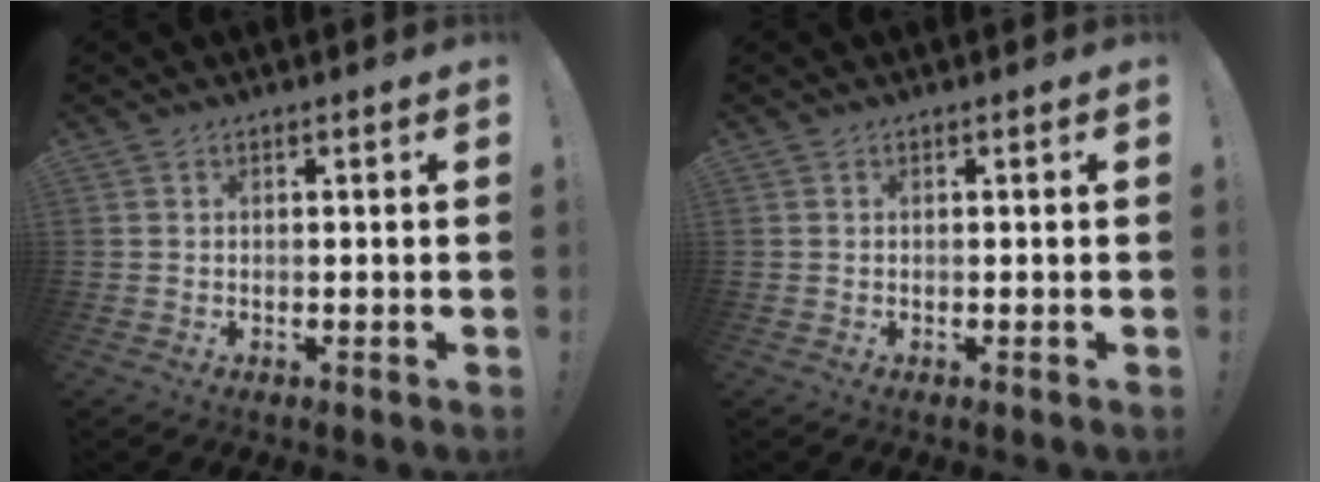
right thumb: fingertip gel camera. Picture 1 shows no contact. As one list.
[{"total": 0.0}]